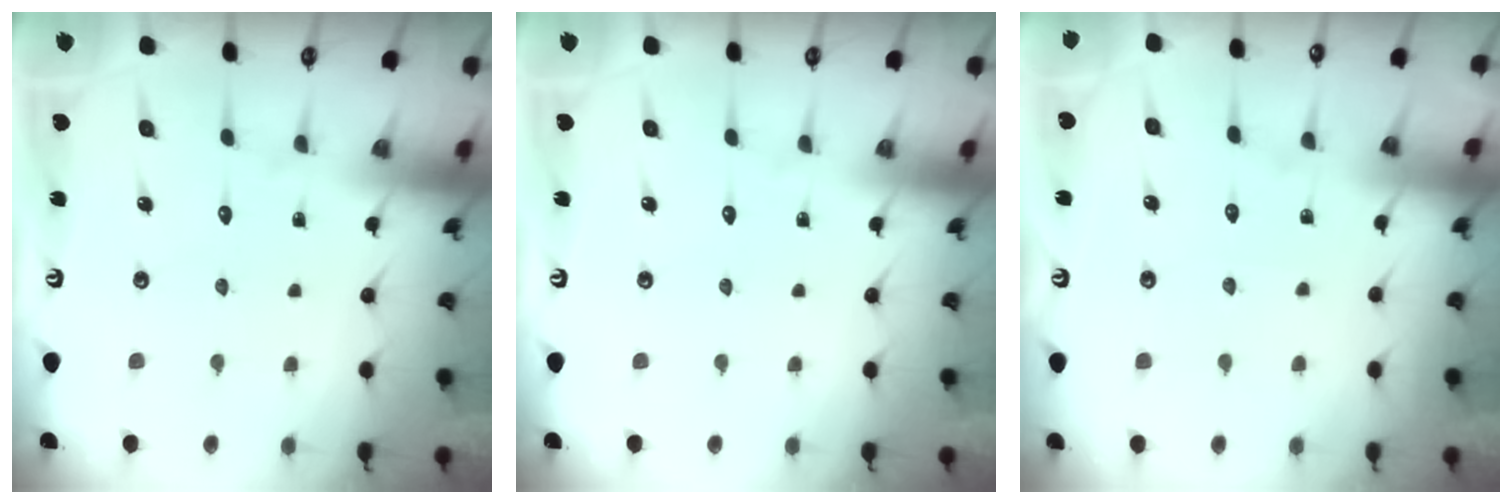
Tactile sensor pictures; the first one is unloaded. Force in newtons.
{"total": 0.0}
{"total": 3.3, "press": 3.2, "slide": 0.5}